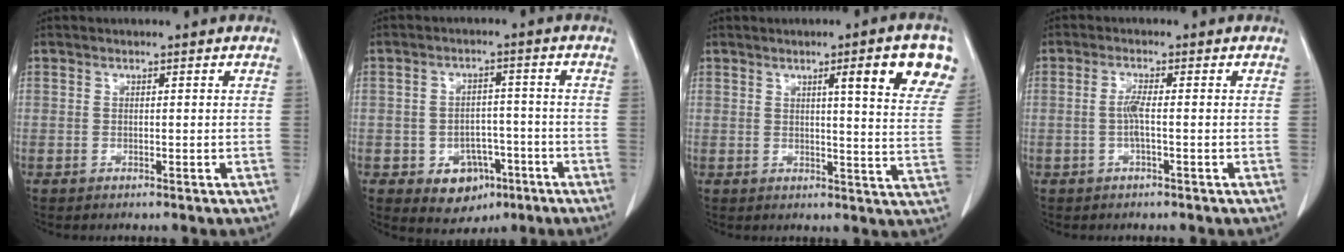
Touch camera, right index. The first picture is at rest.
{"total": 7.1, "force": [-3.2, 5.3, 3.5], "torque": [-0.049, 0.009, -0.038]}
{"total": 11.7, "force": [5.8, 0.2, 10.1], "torque": [-0.125, -0.012, 0.059]}
{"total": 2.3, "force": [-0.4, 0.0, 2.3], "torque": [-0.044, 0.002, -0.007]}